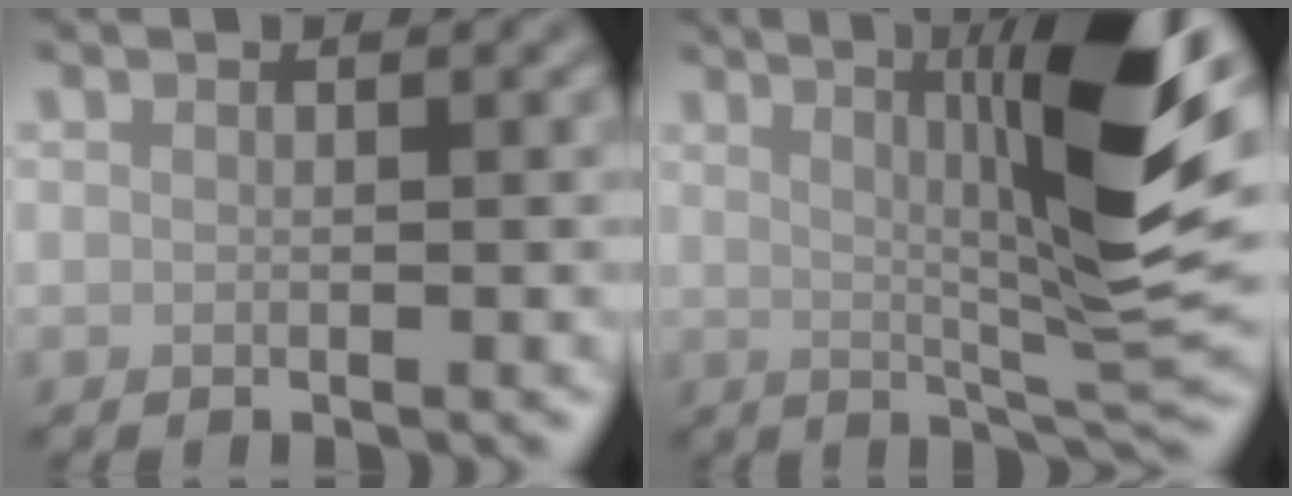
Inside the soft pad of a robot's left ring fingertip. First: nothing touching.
{"total": 12.4, "force": [3.2, 2.1, 11.8], "torque": [-0.153, 0.008, 0.047]}